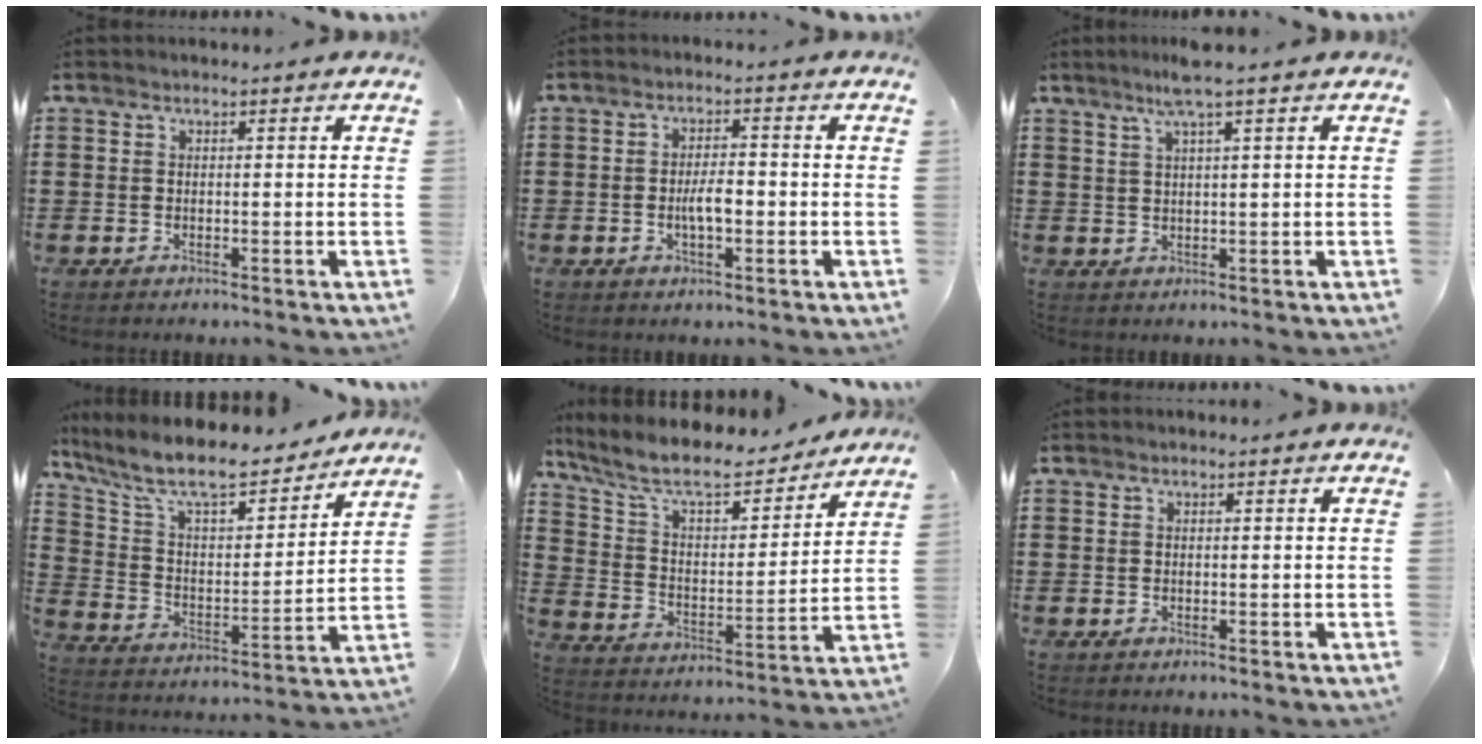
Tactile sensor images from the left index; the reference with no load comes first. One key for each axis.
{"total": 3.8, "fx": -0.8, "fy": 1.3, "fz": 3.5, "tx": -0.071, "ty": 0.002, "tz": -0.017}
{"total": 4.2, "fx": 2.6, "fy": -0.5, "fz": 3.2, "tx": -0.068, "ty": 0.004, "tz": 0.044}
{"total": 9.9, "fx": 8.6, "fy": 1.9, "fz": 4.5, "tx": -0.125, "ty": -0.056, "tz": 0.147}
{"total": 9.3, "fx": 8.0, "fy": 1.8, "fz": 4.3, "tx": -0.117, "ty": -0.049, "tz": 0.135}
{"total": 0.0}